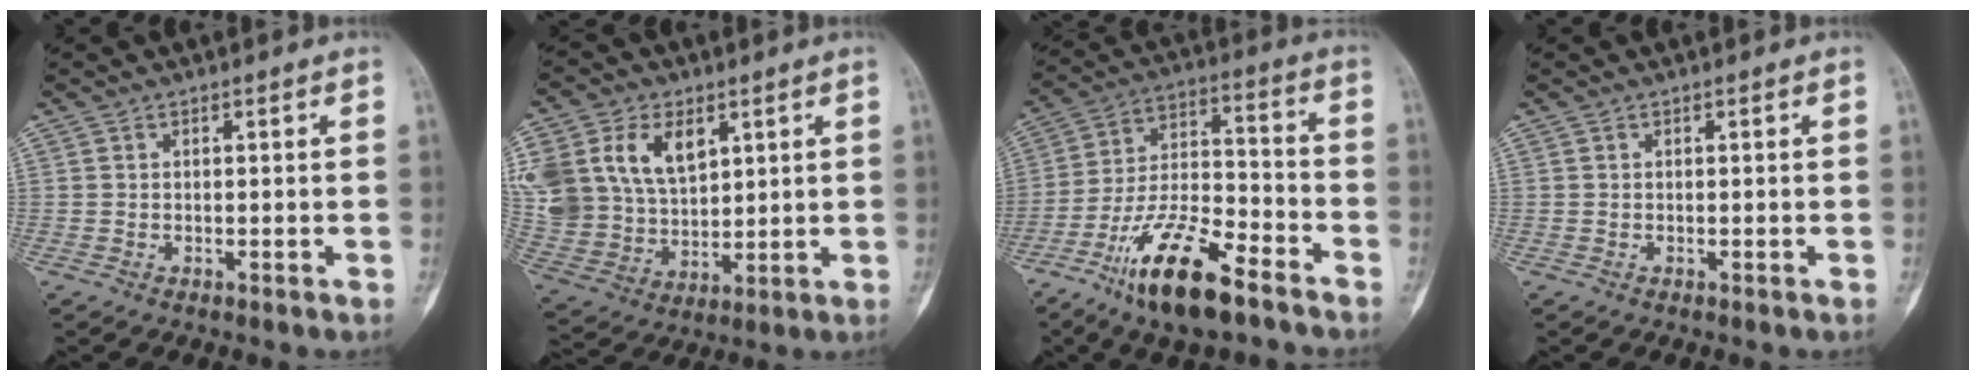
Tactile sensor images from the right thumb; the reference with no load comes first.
{"total": 22.3, "force": [8.4, 15.5, 13.7], "torque": [-0.305, 0.013, 0.177]}
{"total": 17.2, "force": [-11.0, 5.4, 12.0], "torque": [-0.213, 0.068, -0.202]}
{"total": 0.0}